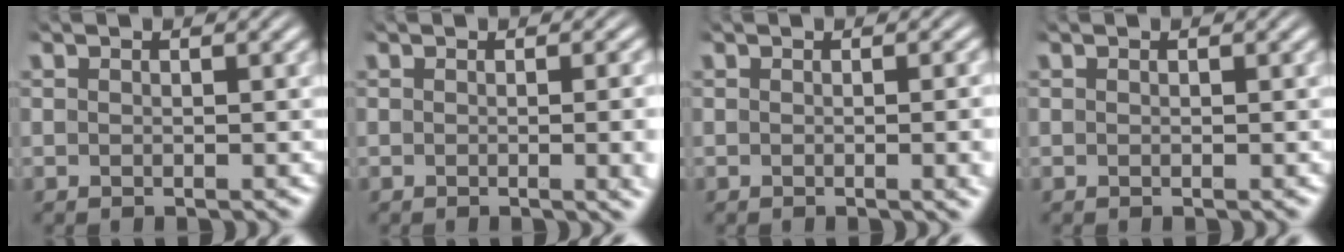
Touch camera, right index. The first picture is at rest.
{"total": 3.0, "force": [-0.1, 0.8, 2.9], "torque": [-0.023, 0.012, -0.010]}
{"total": 2.2, "force": [-0.1, 0.4, 2.2], "torque": [-0.018, 0.010, -0.008]}
{"total": 0.0}